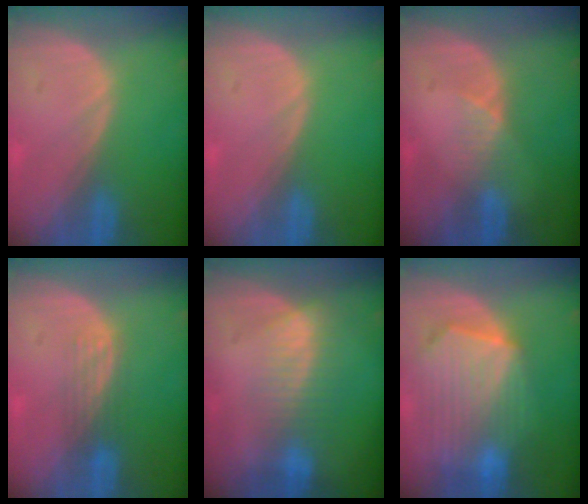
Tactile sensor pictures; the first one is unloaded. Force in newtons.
{"total": 0.0}
{"total": 2.6, "press": 2.2, "slide": 1.4}
{"total": 2.9, "press": 2.7, "slide": 1.1}
{"total": 7.2, "press": 6.2, "slide": 3.8}
{"total": 10.6, "press": 9.2, "slide": 5.2}